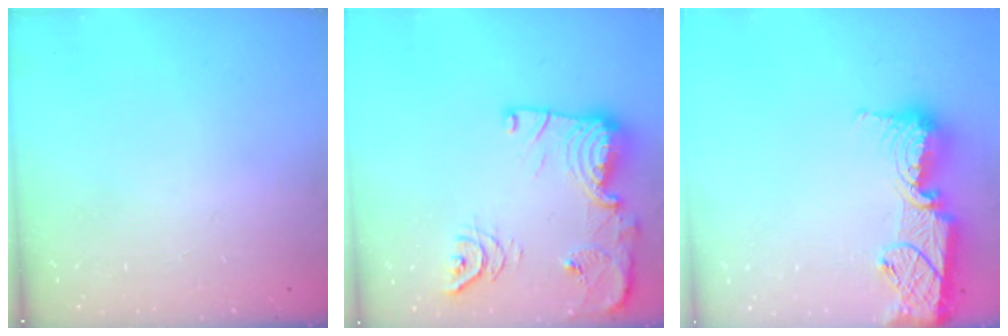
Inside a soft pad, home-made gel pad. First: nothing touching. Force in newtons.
{"total": 18.6, "press": 18.6, "slide": 1.1}
{"total": 16.0, "press": 15.9, "slide": 1.4}